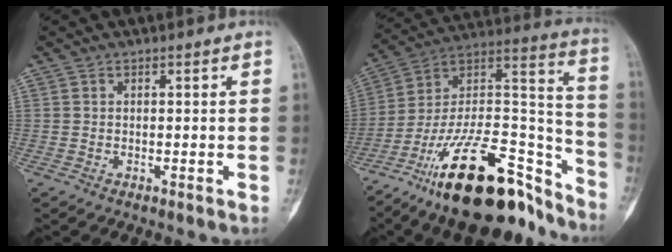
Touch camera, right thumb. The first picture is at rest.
{"total": 29.7, "force": [-20.3, 10.8, 18.9], "torque": [-0.244, 0.105, -0.338]}